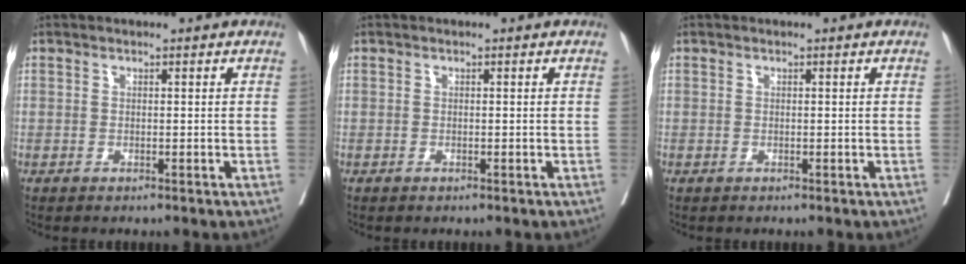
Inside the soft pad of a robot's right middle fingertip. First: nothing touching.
{"total": 0.0}
{"total": 0.0}